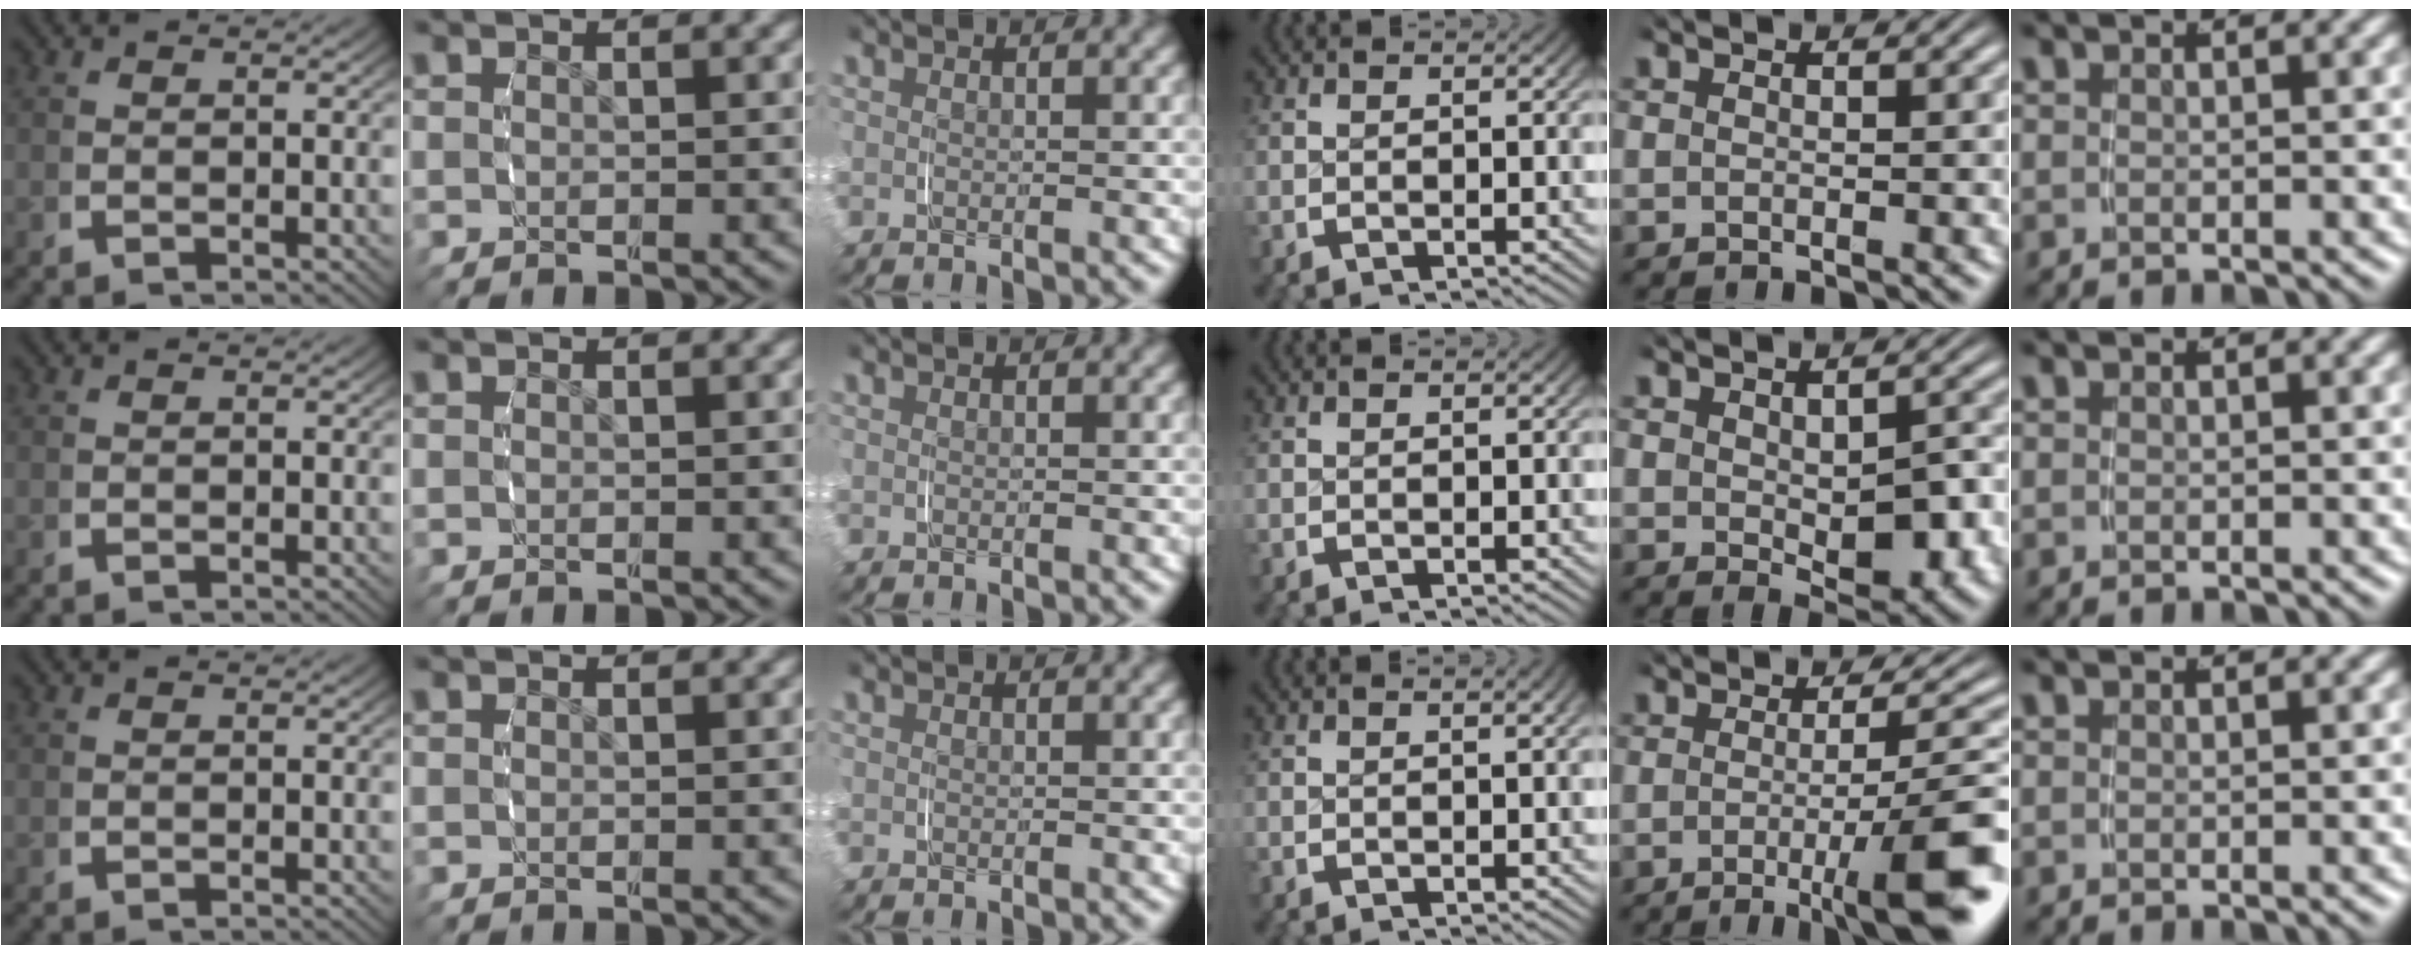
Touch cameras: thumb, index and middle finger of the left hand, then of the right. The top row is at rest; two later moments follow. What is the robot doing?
{"motion": "grasp_and_lifting", "object": "pencil case"}